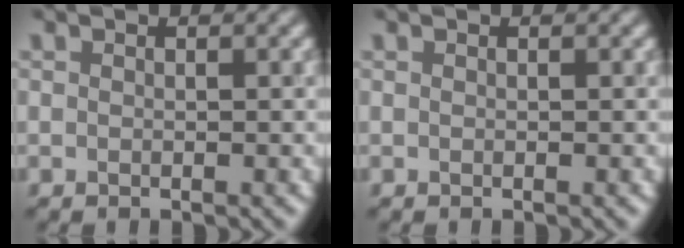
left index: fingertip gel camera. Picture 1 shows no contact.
{"total": 0.0}